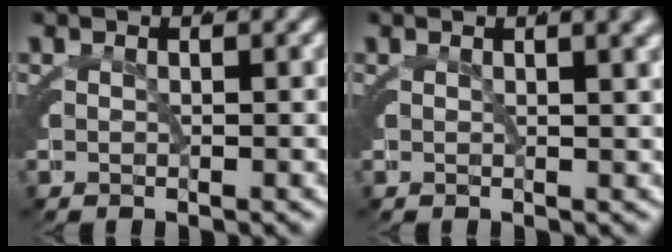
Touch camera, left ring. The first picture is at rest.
{"total": 1.7, "force": [0.9, -0.2, 1.4], "torque": [-0.014, 0.006, 0.014]}